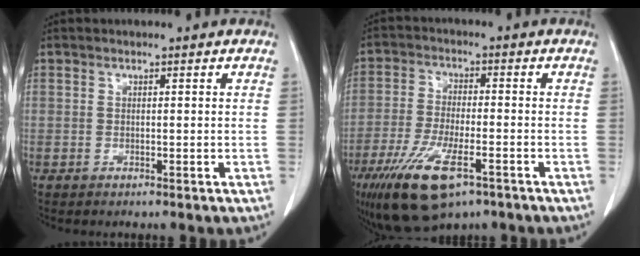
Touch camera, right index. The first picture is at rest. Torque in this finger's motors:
{"motor_torque": [1.52, -0.61, 0.76, 0.21]}